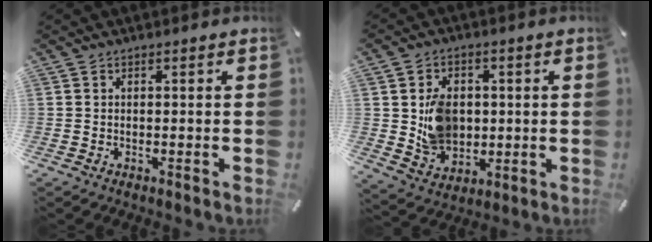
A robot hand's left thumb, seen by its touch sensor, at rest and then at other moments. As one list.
[{"total": 10.3, "force": [0.7, 8.7, 5.5], "torque": [-0.094, 0.011, 0.018]}]